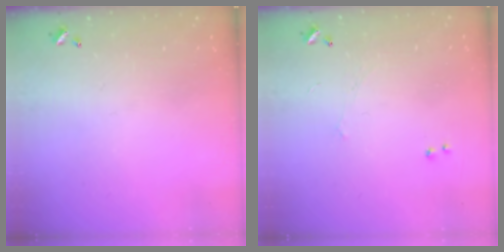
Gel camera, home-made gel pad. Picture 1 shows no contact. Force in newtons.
{"total": 1.0, "press": 0.9, "slide": 0.5}